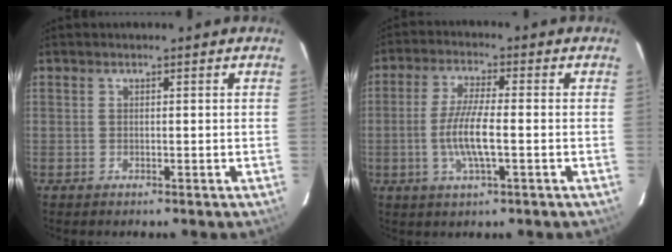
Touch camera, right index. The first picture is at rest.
{"total": 7.9, "force": [-1.9, 1.3, 7.6], "torque": [-0.151, -0.002, -0.039]}